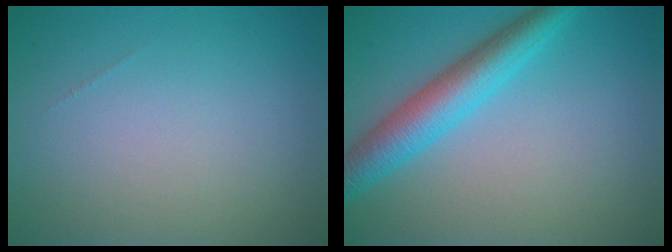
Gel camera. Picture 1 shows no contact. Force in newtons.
{"total": 5.1, "press": 5.1, "slide": 0.2}